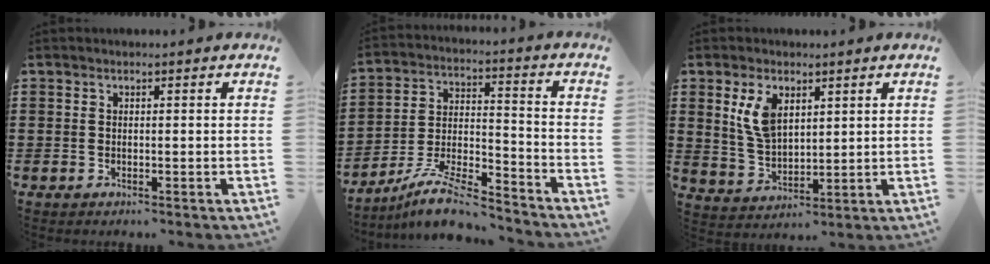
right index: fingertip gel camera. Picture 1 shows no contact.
{"total": 10.3, "force": [-9.0, 1.6, 4.7], "torque": [-0.085, 0.021, -0.176]}
{"total": 6.8, "force": [3.2, 3.6, 4.8], "torque": [-0.113, 0.004, 0.056]}